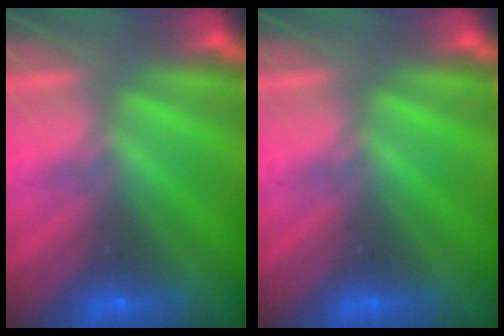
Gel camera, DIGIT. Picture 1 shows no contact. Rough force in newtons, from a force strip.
{"total": 0.0}